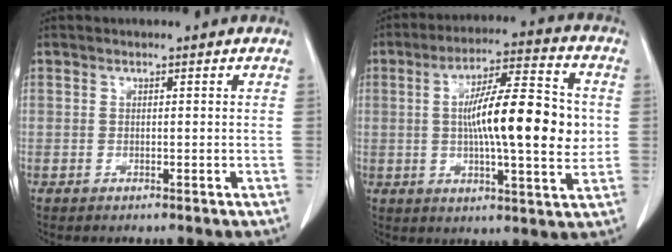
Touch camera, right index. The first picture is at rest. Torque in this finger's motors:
{"motor_torque": [1.72, -0.17, 0.52, 0.21]}